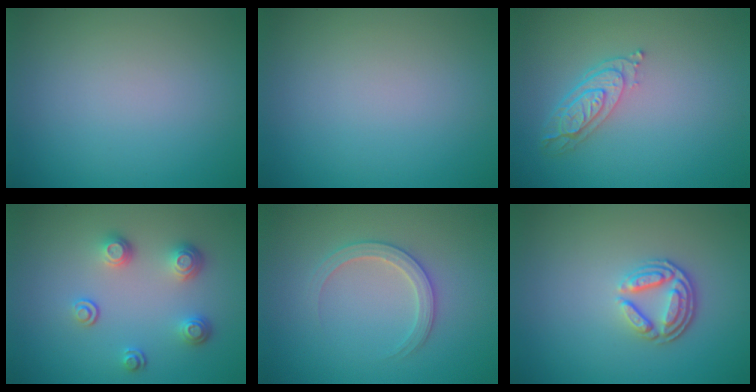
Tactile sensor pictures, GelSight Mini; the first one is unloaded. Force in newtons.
{"total": 0.0}
{"total": 3.4, "press": 2.7, "slide": 2.1}
{"total": 3.1, "press": 2.5, "slide": 1.9}
{"total": 2.5, "press": 2.5, "slide": 0.3}
{"total": 3.6, "press": 2.7, "slide": 2.4}